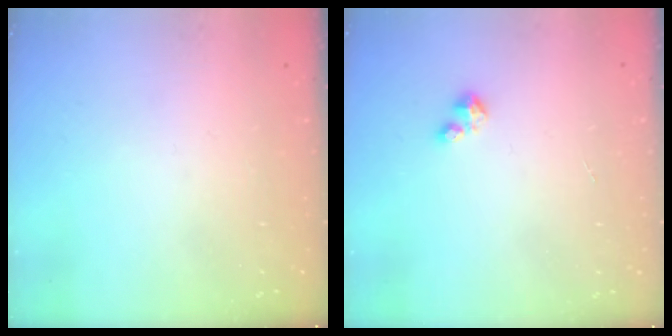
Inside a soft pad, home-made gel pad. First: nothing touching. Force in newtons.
{"total": 1.7, "press": 1.7, "slide": 0.2}